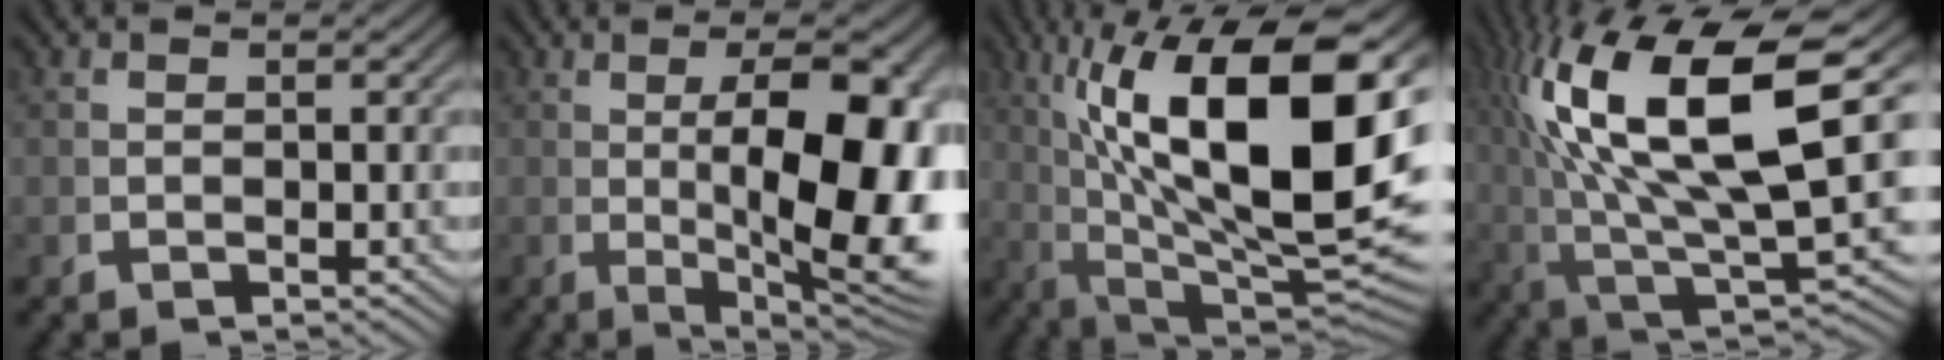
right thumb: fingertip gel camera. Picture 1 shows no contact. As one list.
[{"total": 13.8, "force": [-0.4, 5.7, 12.5], "torque": [-0.175, -0.031, 0.018]}, {"total": 20.0, "force": [0.6, 9.7, 17.5], "torque": [-0.286, -0.055, 0.049]}, {"total": 16.4, "force": [0.9, 8.7, 13.9], "torque": [-0.289, -0.051, 0.051]}]